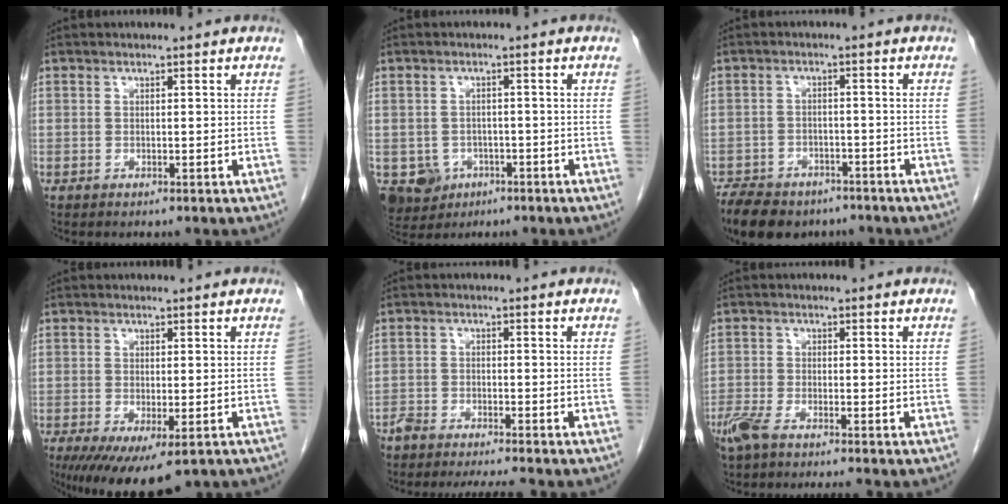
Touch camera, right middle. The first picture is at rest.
{"total": 6.5, "force": [-3.2, 5.4, 1.7], "torque": [-0.038, 0.003, -0.042]}
{"total": 11.7, "force": [-8.9, 5.9, 4.6], "torque": [-0.091, -0.003, -0.132]}
{"total": 10.9, "force": [-7.1, 3.4, 7.5], "torque": [-0.117, -0.027, -0.102]}
{"total": 7.8, "force": [-7.1, 0.2, 3.2], "torque": [-0.045, -0.008, -0.114]}
{"total": 5.5, "force": [-4.5, 0.3, 3.2], "torque": [-0.061, -0.014, -0.083]}